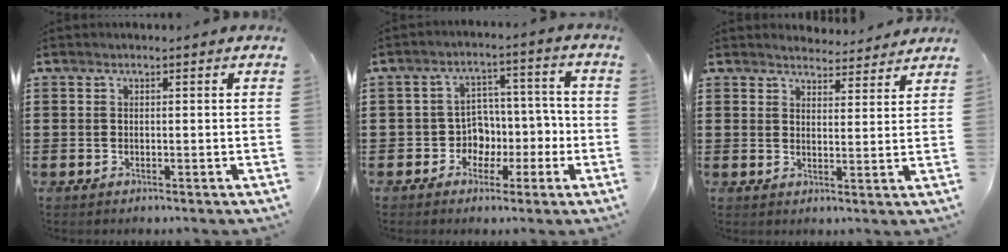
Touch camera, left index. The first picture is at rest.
{"total": 5.7, "force": [-1.2, 5.4, 1.1], "torque": [-0.037, -0.003, -0.020]}
{"total": 3.6, "force": [3.6, 0.3, 0.2], "torque": [-0.015, -0.017, 0.065]}